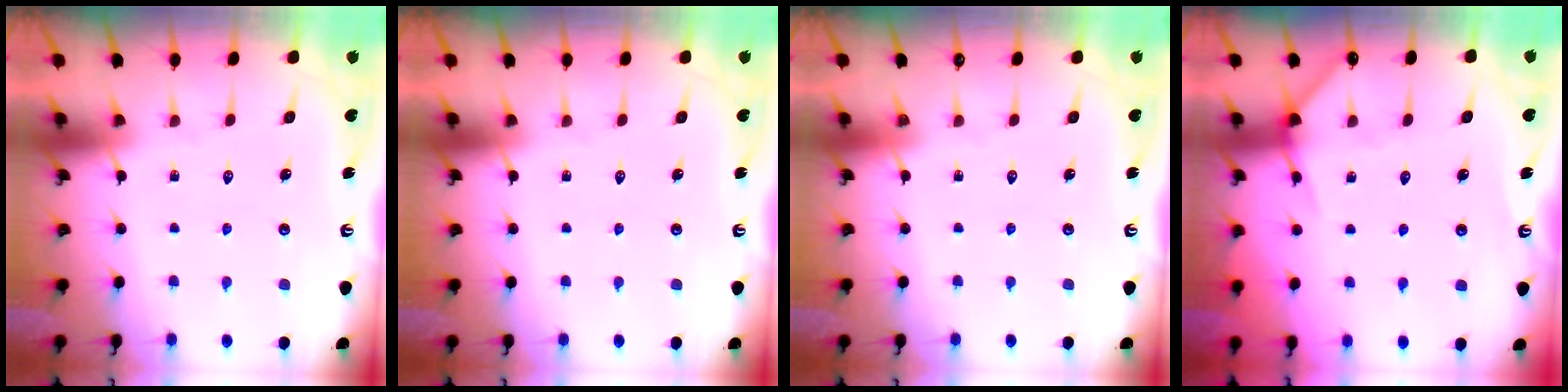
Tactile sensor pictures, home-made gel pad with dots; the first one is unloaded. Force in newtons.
{"total": 0.0}
{"total": 0.0}
{"total": 5.1, "press": 5.1, "slide": 0.4}